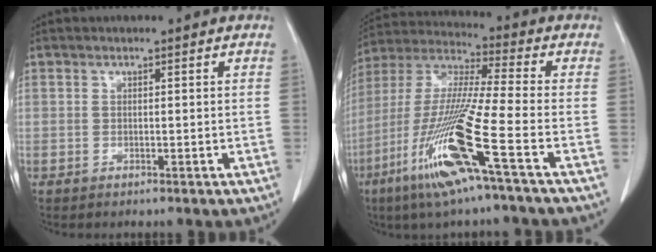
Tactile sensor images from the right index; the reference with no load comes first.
{"total": 17.0, "force": [-7.5, -0.7, 15.3], "torque": [-0.326, -0.033, -0.149]}